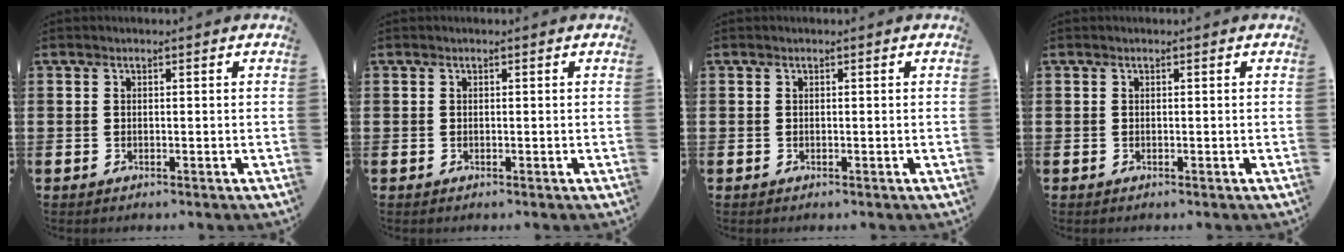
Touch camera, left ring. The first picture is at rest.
{"total": 0.0}
{"total": 0.0}
{"total": 0.0}